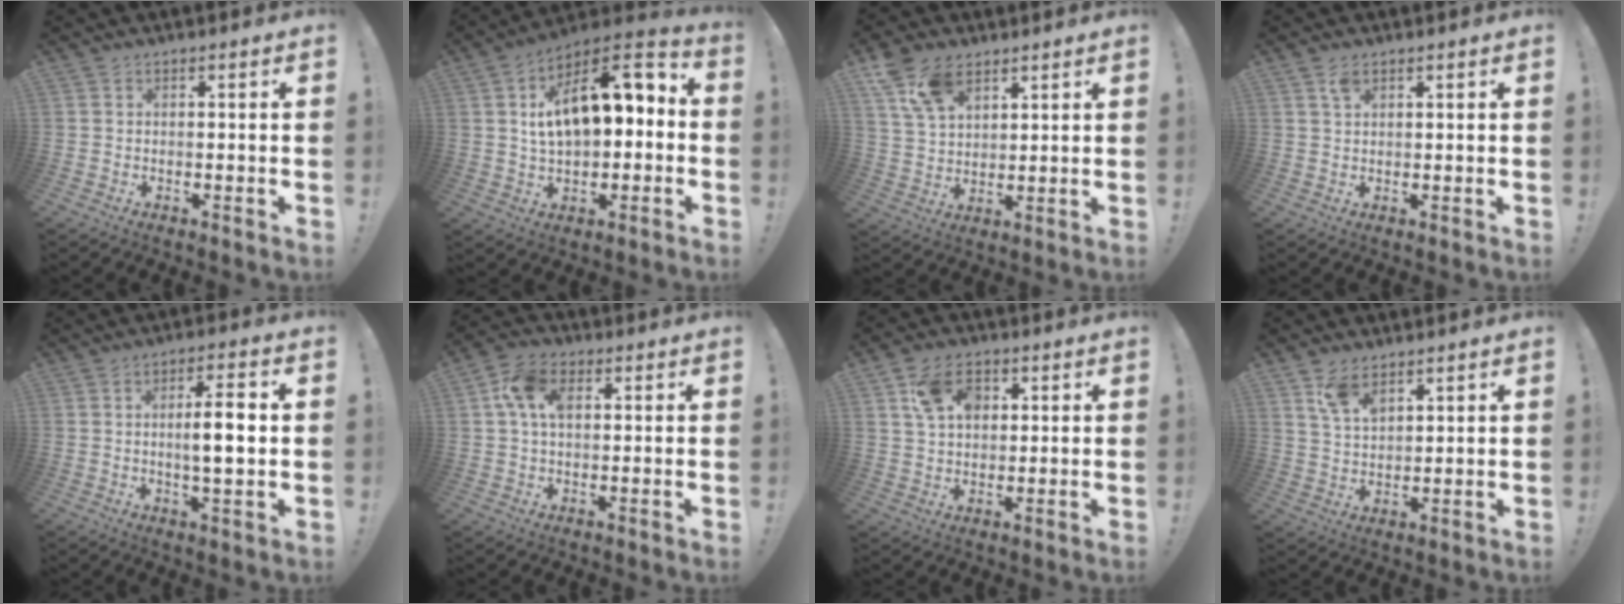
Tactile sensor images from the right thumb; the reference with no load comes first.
{"total": 16.1, "force": [3.7, 8.7, 13.0], "torque": [-0.190, -0.015, 0.061]}
{"total": 11.8, "force": [7.1, 7.3, 5.9], "torque": [-0.104, -0.027, 0.140]}
{"total": 2.8, "force": [1.7, 1.4, 1.7], "torque": [-0.021, -0.005, 0.029]}
{"total": 8.5, "force": [0.3, 1.7, 8.4], "torque": [-0.140, 0.001, -0.004]}
{"total": 10.0, "force": [2.6, 6.5, 7.1], "torque": [-0.135, 0.008, 0.049]}
{"total": 10.6, "force": [4.1, 7.6, 6.2], "torque": [-0.091, 0.001, 0.078]}
{"total": 7.3, "force": [5.0, 3.6, 4.0], "torque": [-0.067, -0.024, 0.093]}